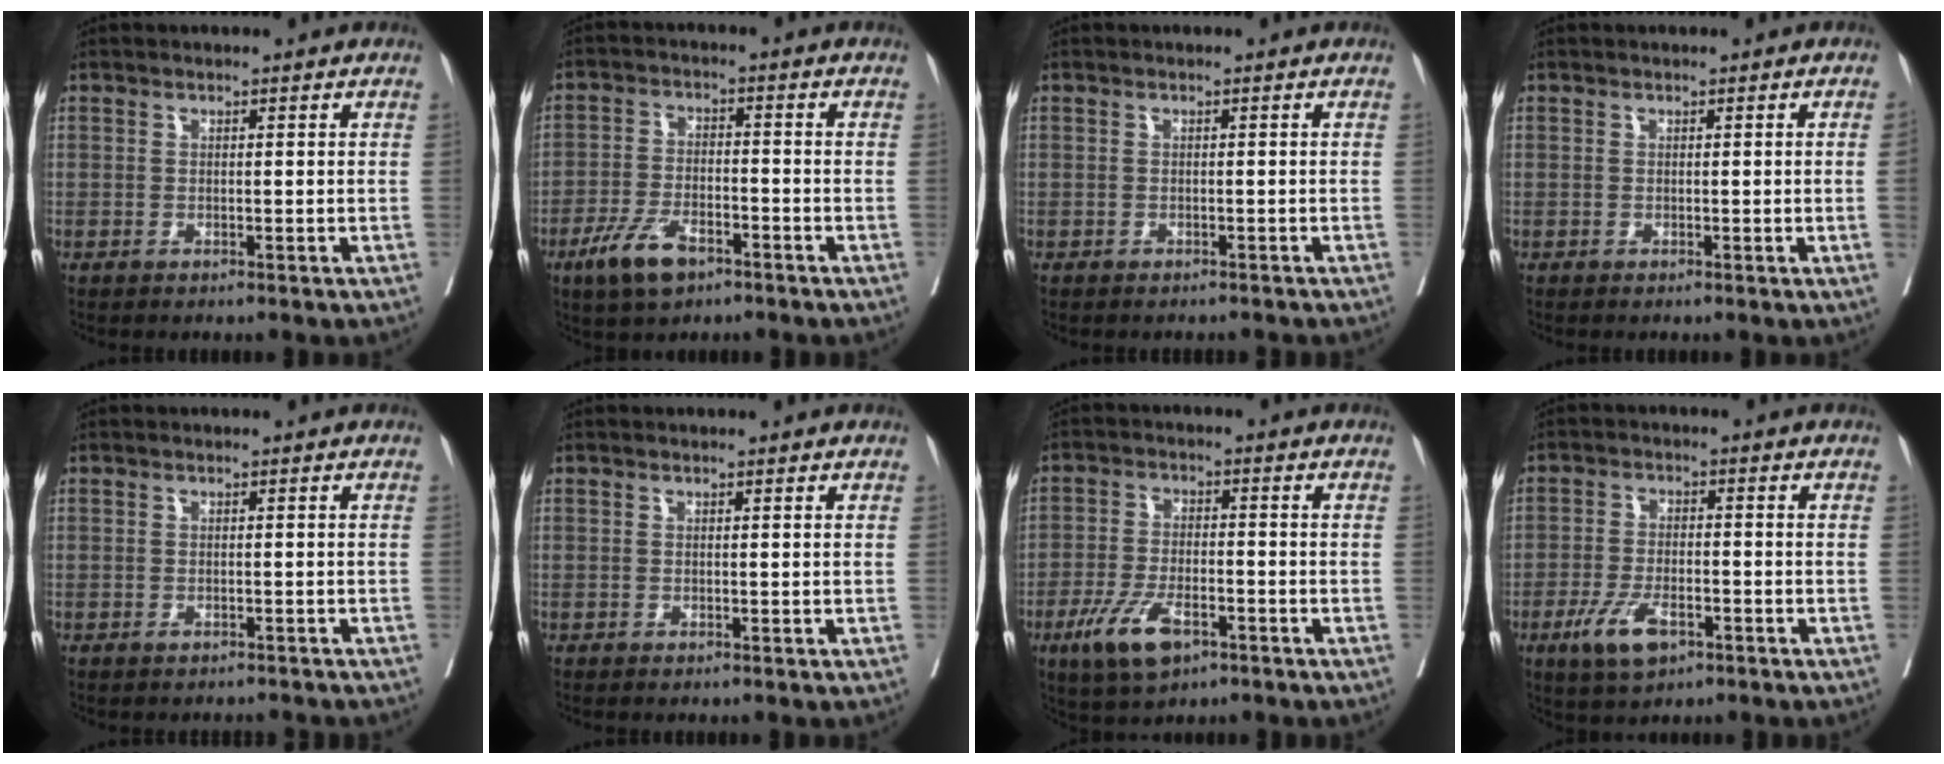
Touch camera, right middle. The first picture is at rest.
{"total": 7.6, "force": [-4.7, 3.1, 5.0], "torque": [-0.106, -0.006, -0.084]}
{"total": 2.4, "force": [-2.2, 0.9, 0.4], "torque": [-0.004, -0.005, -0.033]}
{"total": 1.3, "force": [-0.1, -0.5, 1.2], "torque": [-0.015, -0.002, 0.000]}
{"total": 2.6, "force": [-2.4, 0.8, 0.5], "torque": [0.000, -0.004, -0.034]}
{"total": 0.0}
{"total": 8.5, "force": [-4.6, 3.2, 6.3], "torque": [-0.130, -0.011, -0.079]}
{"total": 6.9, "force": [-3.6, 2.7, 5.2], "torque": [-0.105, -0.008, -0.061]}